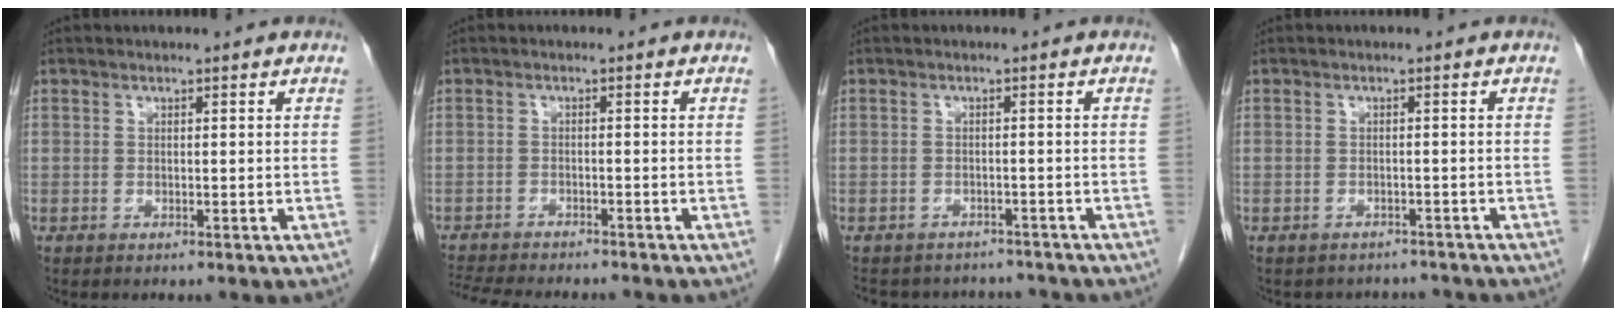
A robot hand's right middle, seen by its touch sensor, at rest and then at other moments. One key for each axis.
{"total": 12.2, "fx": -11.0, "fy": 2.1, "fz": 4.9, "tx": -0.088, "ty": -0.011, "tz": -0.154}
{"total": 9.5, "fx": -8.8, "fy": 3.3, "fz": 1.5, "tx": -0.026, "ty": 0.015, "tz": -0.104}
{"total": 5.1, "fx": -4.6, "fy": 2.0, "fz": 0.0, "tx": 0.002, "ty": 0.010, "tz": -0.053}